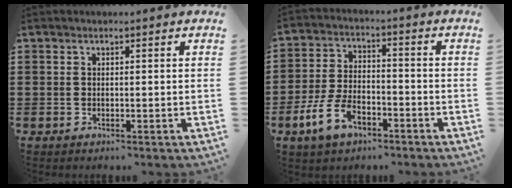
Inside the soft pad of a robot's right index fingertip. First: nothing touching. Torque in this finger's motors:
{"motor_torque": [2.14, 0.00, 0.76, 0.18]}